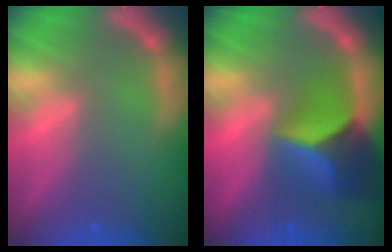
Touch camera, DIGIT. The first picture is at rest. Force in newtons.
{"total": 7.9}